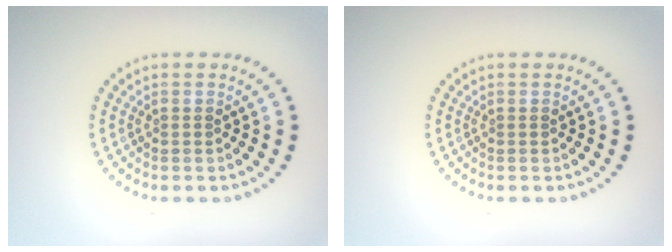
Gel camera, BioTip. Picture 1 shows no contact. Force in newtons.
{"total": 0.0}